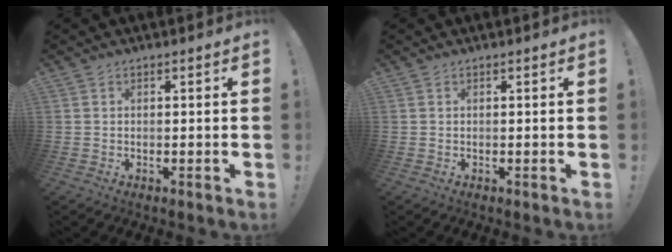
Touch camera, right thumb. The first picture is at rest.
{"total": 0.0}